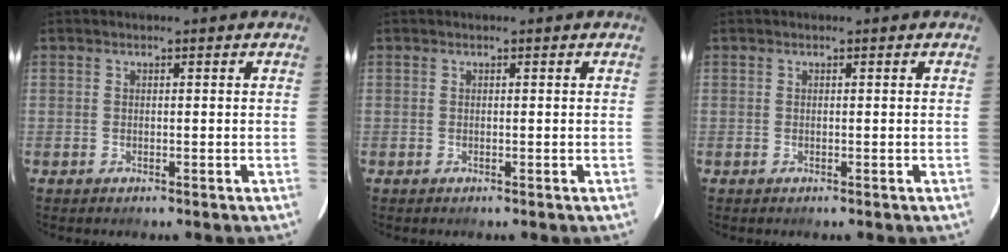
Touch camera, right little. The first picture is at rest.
{"total": 0.0}
{"total": 0.0}